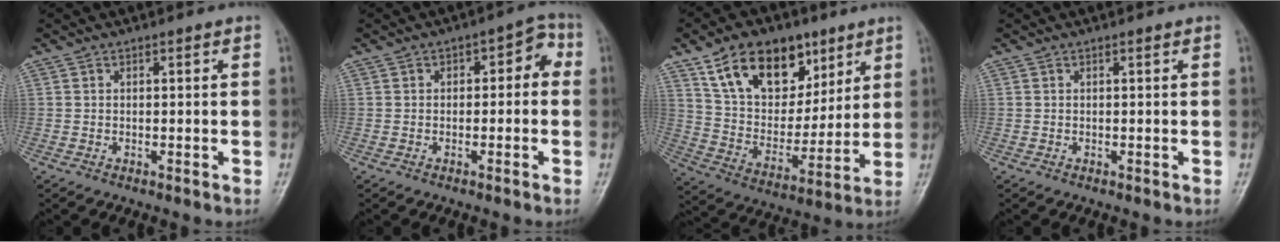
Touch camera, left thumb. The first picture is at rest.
{"total": 4.7, "force": [-0.3, 3.2, 3.5], "torque": [-0.015, 0.027, -0.016]}
{"total": 18.7, "force": [10.5, 11.9, 10.0], "torque": [-0.116, -0.038, 0.190]}
{"total": 0.0}